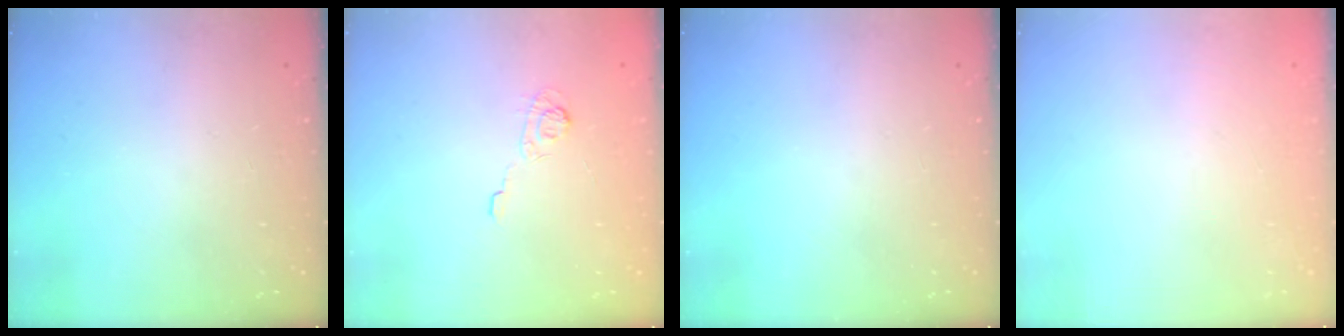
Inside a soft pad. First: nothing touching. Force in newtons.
{"total": 3.3, "press": 2.9, "slide": 1.6}
{"total": 0.0}
{"total": 2.7, "press": 2.6, "slide": 0.8}